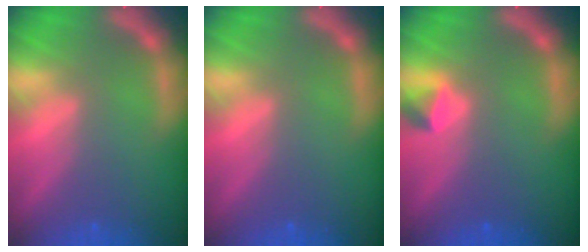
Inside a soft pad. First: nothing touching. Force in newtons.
{"total": 0.0}
{"total": 1.4}